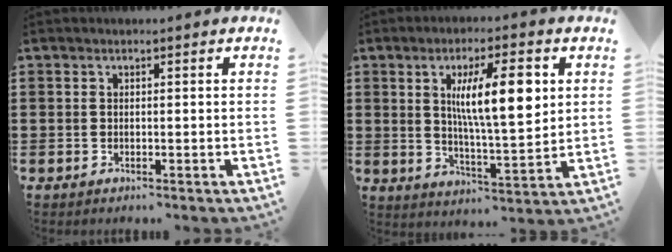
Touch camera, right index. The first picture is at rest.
{"total": 11.3, "force": [3.3, 3.2, 10.3], "torque": [-0.180, 0.000, 0.050]}